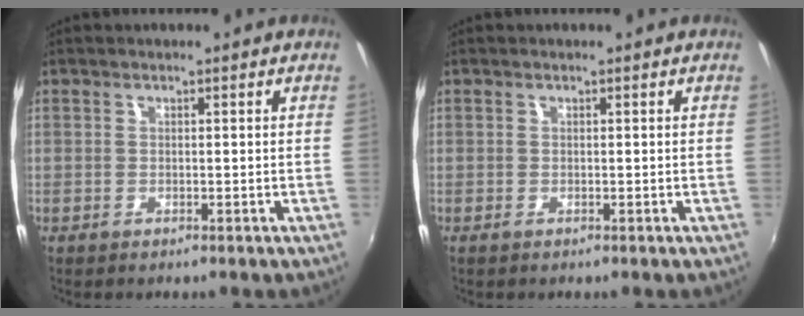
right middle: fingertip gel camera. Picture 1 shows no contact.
{"total": 0.0}